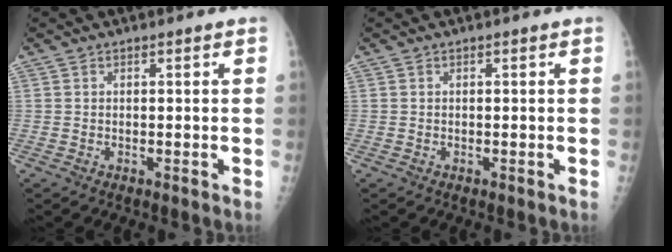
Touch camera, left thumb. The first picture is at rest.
{"total": 0.0}